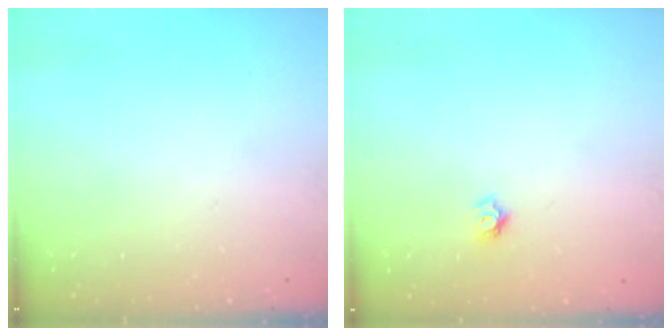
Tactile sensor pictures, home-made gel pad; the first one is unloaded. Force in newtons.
{"total": 4.2, "press": 4.2, "slide": 0.4}